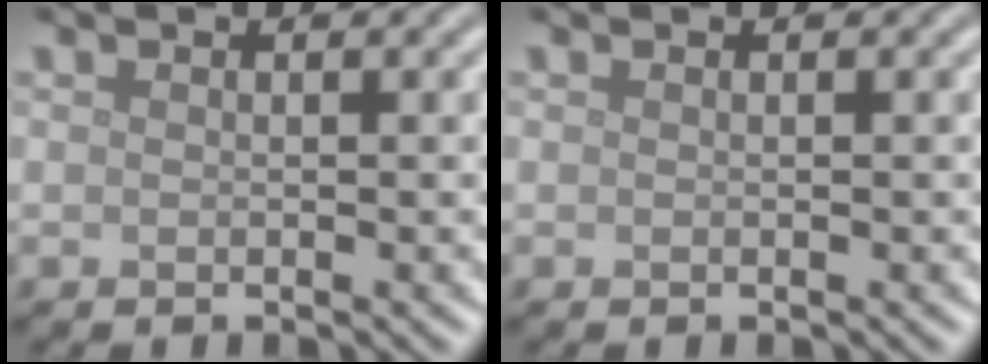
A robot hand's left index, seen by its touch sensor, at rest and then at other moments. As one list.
[{"total": 0.0}]